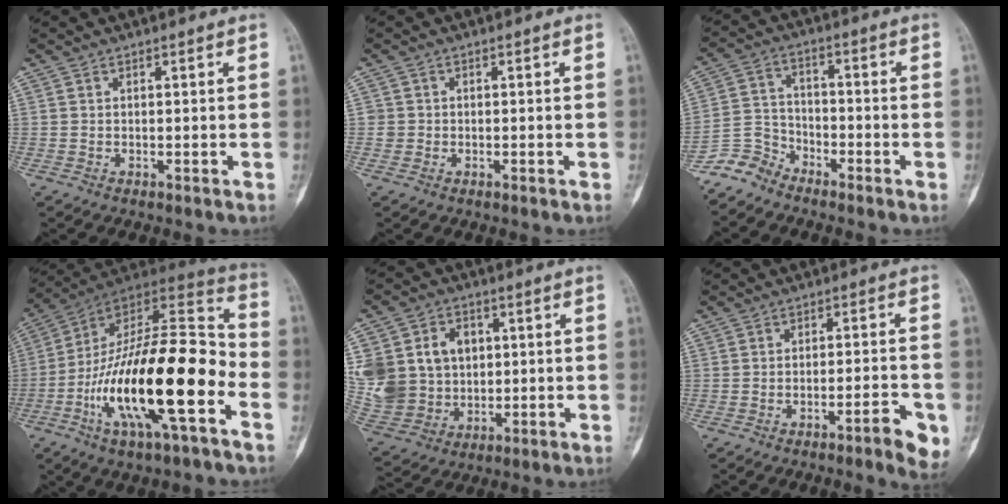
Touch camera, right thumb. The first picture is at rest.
{"total": 1.4, "force": [-0.2, 1.4, 0.0], "torque": [0.014, 0.008, -0.006]}
{"total": 6.4, "force": [-5.5, 3.3, 0.3], "torque": [0.012, 0.039, -0.125]}
{"total": 27.1, "force": [-8.2, 8.6, 24.3], "torque": [-0.450, 0.034, -0.141]}
{"total": 20.4, "force": [3.3, 17.3, 10.3], "torque": [-0.208, 0.026, 0.086]}
{"total": 6.6, "force": [-3.2, 1.5, 5.6], "torque": [-0.066, 0.017, -0.043]}